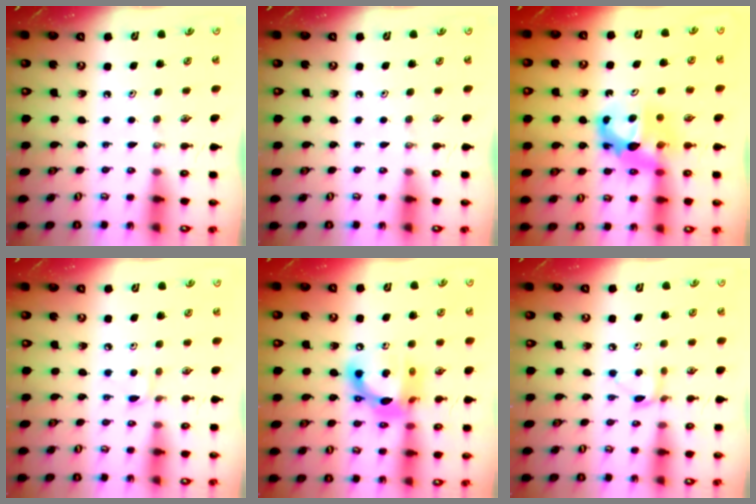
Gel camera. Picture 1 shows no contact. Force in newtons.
{"total": 0.0}
{"total": 8.1, "press": 8.1, "slide": 0.5}
{"total": 4.3, "press": 4.2, "slide": 0.4}
{"total": 14.7, "press": 14.7, "slide": 0.9}
{"total": 5.7, "press": 5.6, "slide": 0.6}